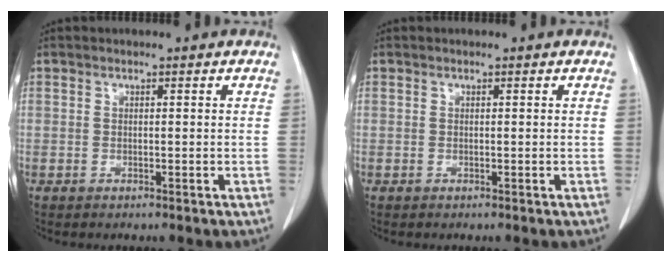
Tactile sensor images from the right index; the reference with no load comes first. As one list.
[{"total": 0.0}]